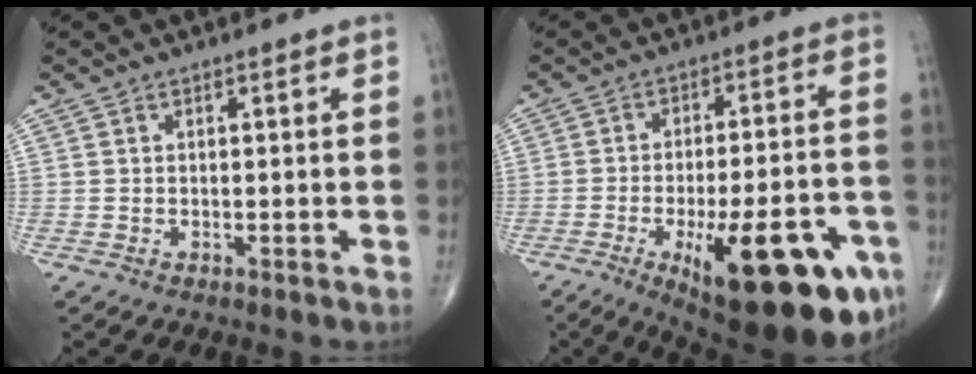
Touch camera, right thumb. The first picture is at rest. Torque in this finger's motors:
{"motor_torque": [2.47, 2.53, 1.06, -1.04, 0.54]}